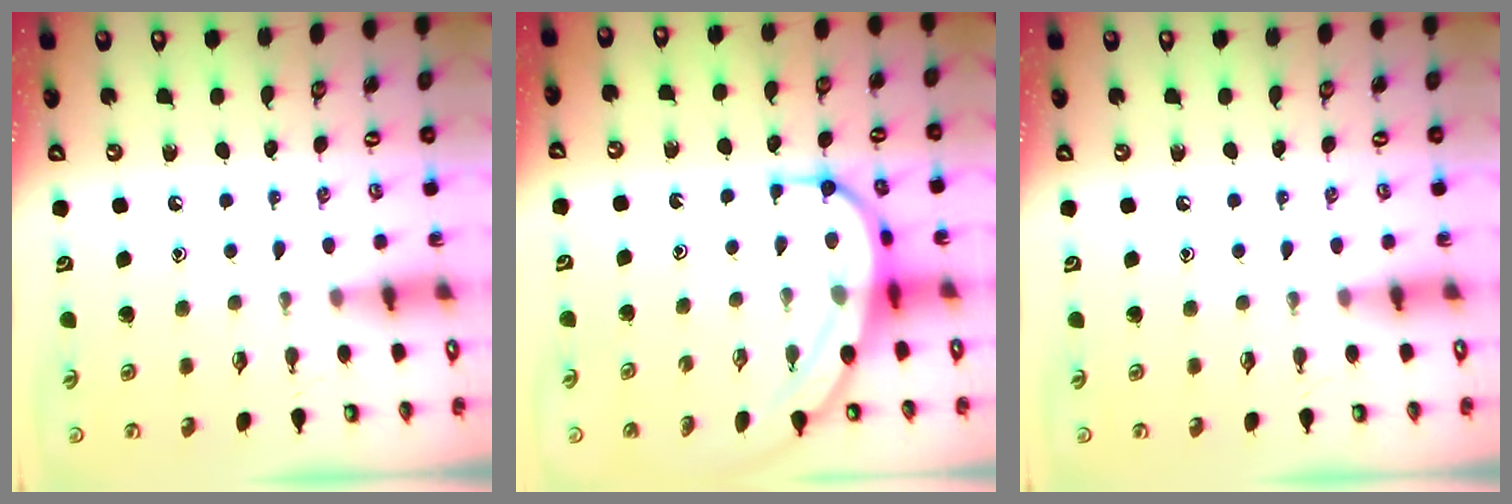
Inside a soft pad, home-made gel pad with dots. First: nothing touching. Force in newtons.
{"total": 9.4, "press": 9.4, "slide": 1.0}
{"total": 0.0}